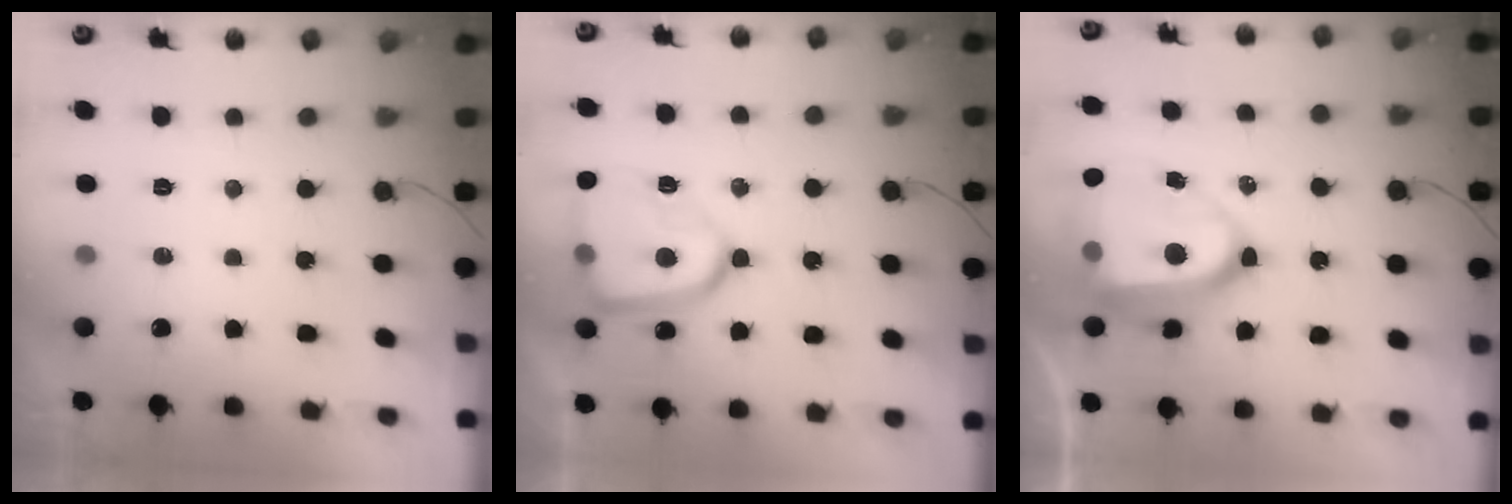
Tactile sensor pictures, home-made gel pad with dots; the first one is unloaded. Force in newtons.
{"total": 18.1, "press": 18.0, "slide": 1.4}
{"total": 20.3, "press": 20.2, "slide": 2.2}